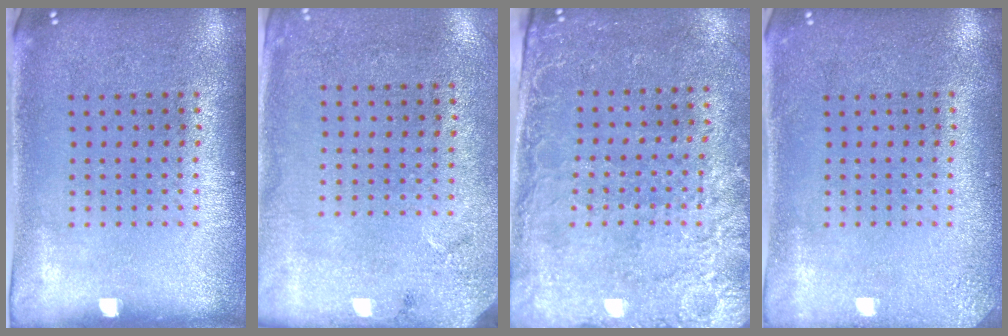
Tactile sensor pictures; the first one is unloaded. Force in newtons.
{"total": 2.7, "press": 2.1, "slide": 1.7}
{"total": 2.6, "press": 2.2, "slide": 1.2}
{"total": 1.7, "press": 1.7, "slide": 0.2}